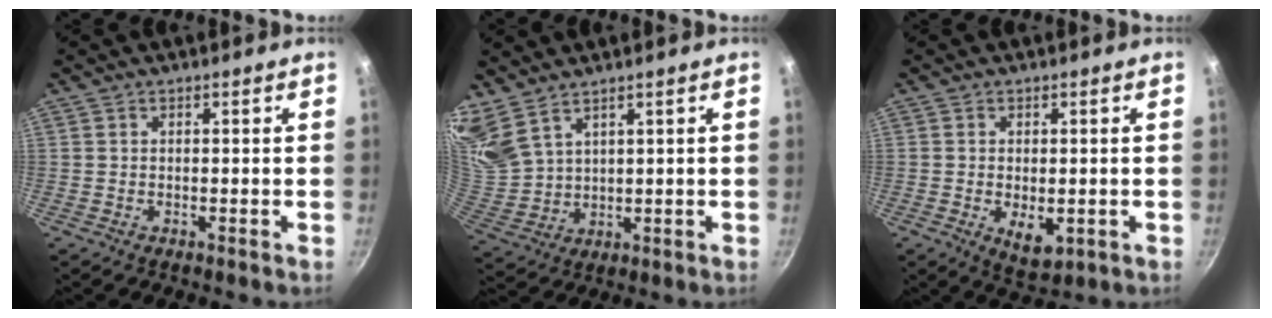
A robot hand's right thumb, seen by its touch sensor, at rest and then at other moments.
{"total": 9.8, "force": [7.6, 4.3, 4.5], "torque": [-0.088, -0.039, 0.172]}
{"total": 5.7, "force": [-1.1, 3.2, 4.6], "torque": [-0.062, -0.010, -0.007]}